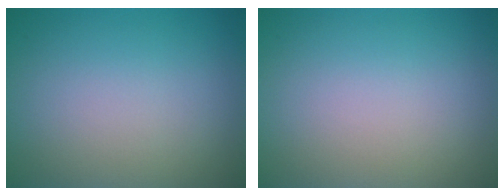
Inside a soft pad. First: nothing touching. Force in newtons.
{"total": 0.0}